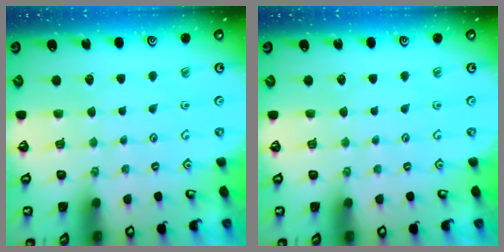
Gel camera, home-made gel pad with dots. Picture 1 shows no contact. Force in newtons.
{"total": 0.0}